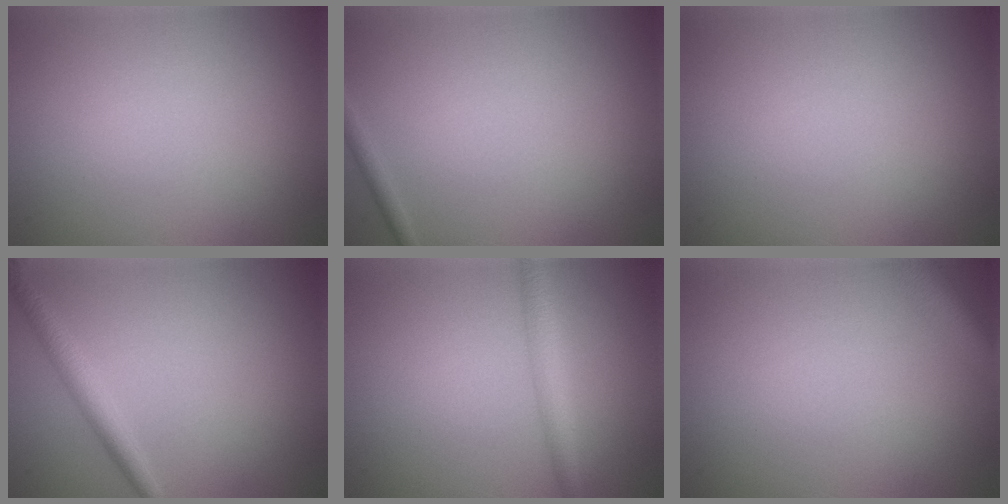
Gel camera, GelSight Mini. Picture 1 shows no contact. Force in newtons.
{"total": 1.0, "press": 1.0, "slide": 0.0}
{"total": 0.0}
{"total": 2.2, "press": 2.2, "slide": 0.0}
{"total": 2.3, "press": 2.3, "slide": 0.1}
{"total": 2.9, "press": 2.9, "slide": 0.2}